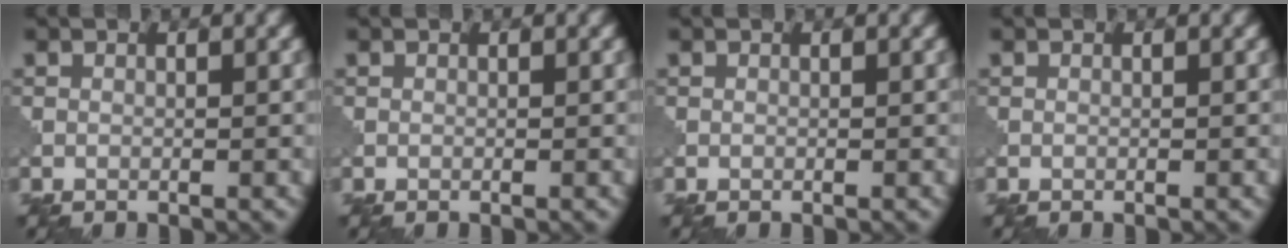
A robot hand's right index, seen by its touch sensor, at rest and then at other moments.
{"total": 0.0}
{"total": 0.0}
{"total": 0.0}